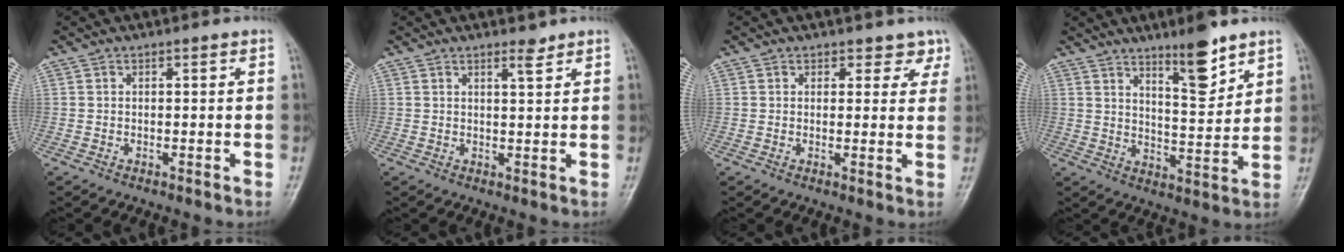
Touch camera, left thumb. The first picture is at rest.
{"total": 2.2, "force": [1.7, 0.5, 1.2], "torque": [-0.015, -0.013, 0.027]}
{"total": 3.6, "force": [2.7, 2.4, 0.2], "torque": [0.030, -0.017, 0.019]}
{"total": 9.5, "force": [6.5, 2.3, 6.6], "torque": [-0.087, -0.053, 0.107]}